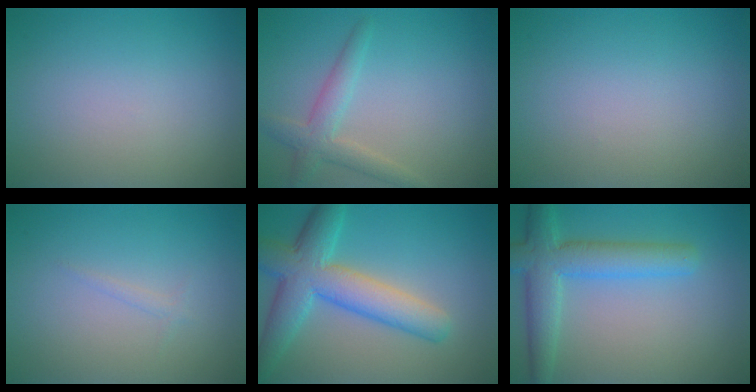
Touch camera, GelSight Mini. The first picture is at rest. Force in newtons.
{"total": 2.8, "press": 2.8, "slide": 0.2}
{"total": 0.0}
{"total": 0.6, "press": 0.6, "slide": 0.0}
{"total": 7.1, "press": 7.1, "slide": 0.1}
{"total": 5.4, "press": 5.4, "slide": 0.2}